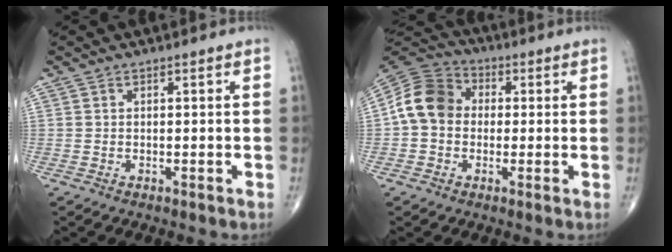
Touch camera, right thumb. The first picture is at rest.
{"total": 10.7, "force": [0.2, 8.9, 6.0], "torque": [-0.098, 0.030, -0.013]}